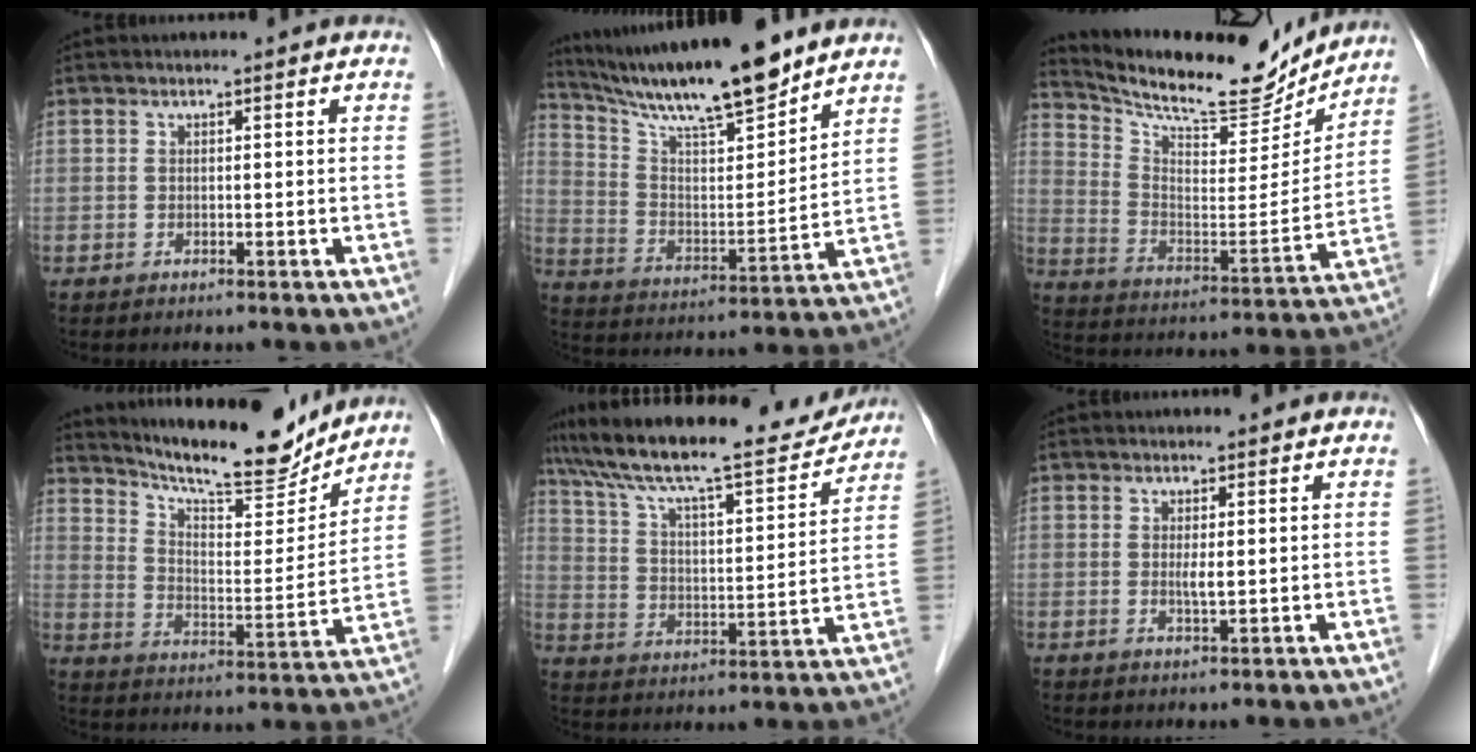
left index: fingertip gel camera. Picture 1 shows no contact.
{"total": 17.1, "force": [14.8, 1.0, 8.7], "torque": [-0.154, -0.004, 0.260]}
{"total": 19.0, "force": [17.5, 4.2, 6.2], "torque": [-0.116, -0.023, 0.272]}
{"total": 16.2, "force": [15.0, 2.2, 5.6], "torque": [-0.098, -0.019, 0.226]}
{"total": 20.7, "force": [18.5, 2.8, 8.8], "torque": [-0.156, 0.002, 0.281]}
{"total": 1.4, "force": [0.3, 0.1, 1.4], "torque": [-0.030, -0.005, 0.007]}